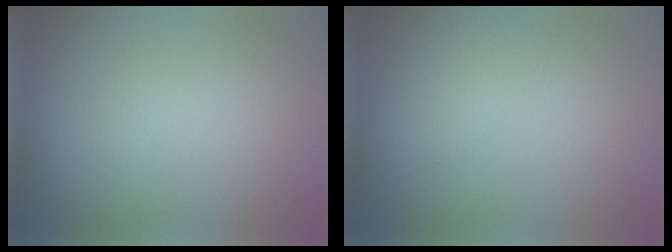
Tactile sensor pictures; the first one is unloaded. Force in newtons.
{"total": 2.4, "press": 2.4, "slide": 0.1}